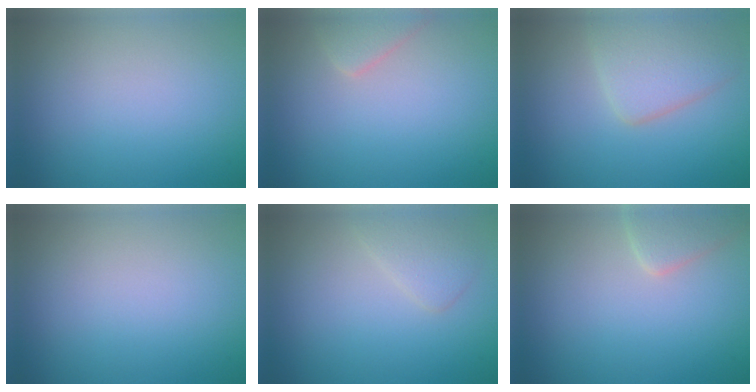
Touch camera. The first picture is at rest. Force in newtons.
{"total": 2.1, "press": 2.1, "slide": 0.1}
{"total": 4.3, "press": 4.3, "slide": 0.3}
{"total": 0.0}
{"total": 1.9, "press": 1.9, "slide": 0.0}
{"total": 2.5, "press": 2.5, "slide": 0.3}